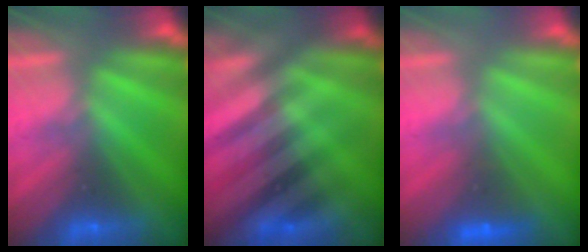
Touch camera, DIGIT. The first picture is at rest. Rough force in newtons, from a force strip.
{"total": 2.7}
{"total": 2.0}